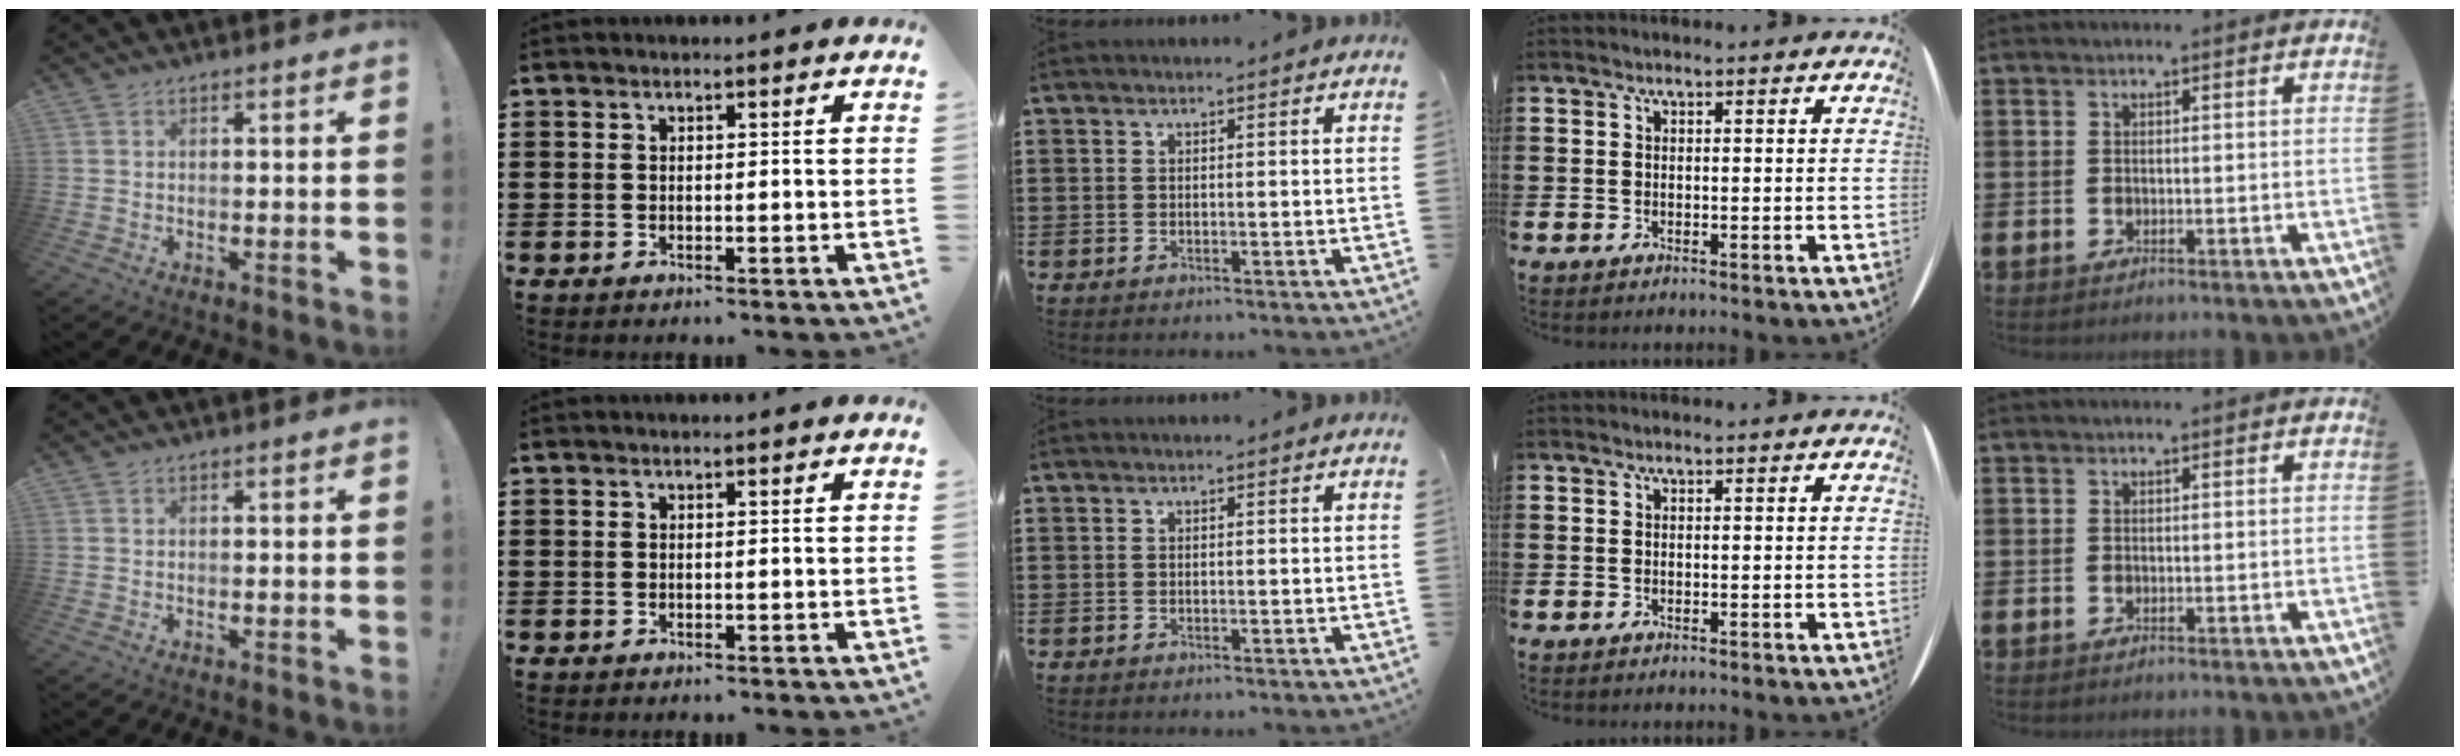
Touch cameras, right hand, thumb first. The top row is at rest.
{}